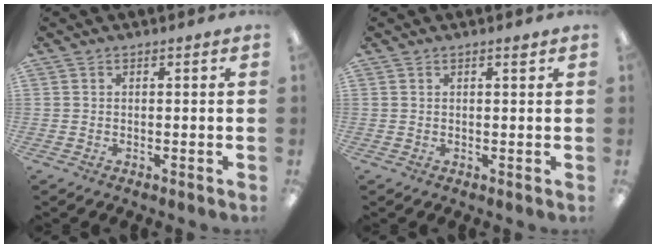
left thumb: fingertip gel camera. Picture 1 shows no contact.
{"total": 1.0, "force": [0.6, 0.2, 0.7], "torque": [-0.007, -0.003, 0.009]}